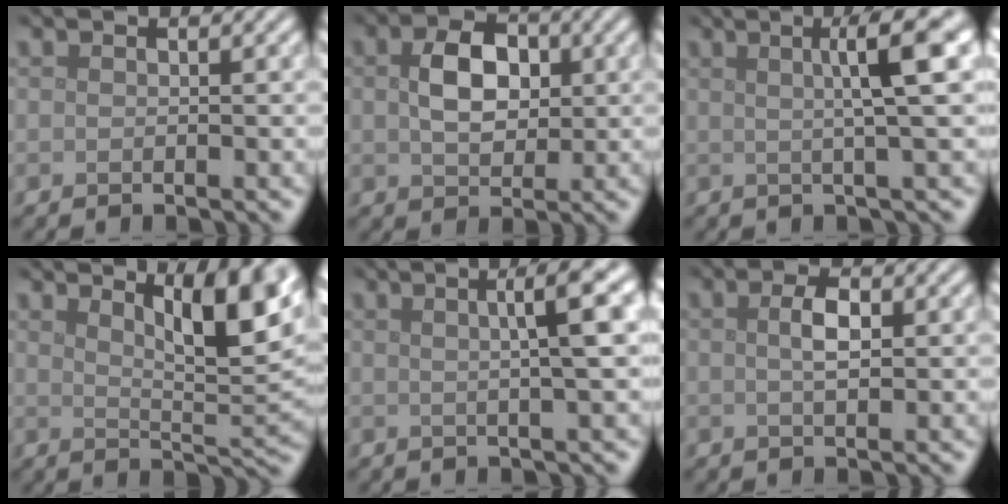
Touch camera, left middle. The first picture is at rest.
{"total": 4.4, "force": [0.7, 3.0, 3.2], "torque": [-0.064, 0.002, 0.009]}
{"total": 6.1, "force": [1.5, 0.8, 5.8], "torque": [-0.080, 0.021, 0.021]}
{"total": 8.1, "force": [4.1, 2.1, 6.6], "torque": [-0.084, 0.003, 0.069]}
{"total": 5.3, "force": [1.2, 0.9, 5.0], "torque": [-0.062, 0.020, 0.018]}
{"total": 2.1, "force": [0.4, 0.8, 1.9], "torque": [-0.039, 0.003, 0.006]}